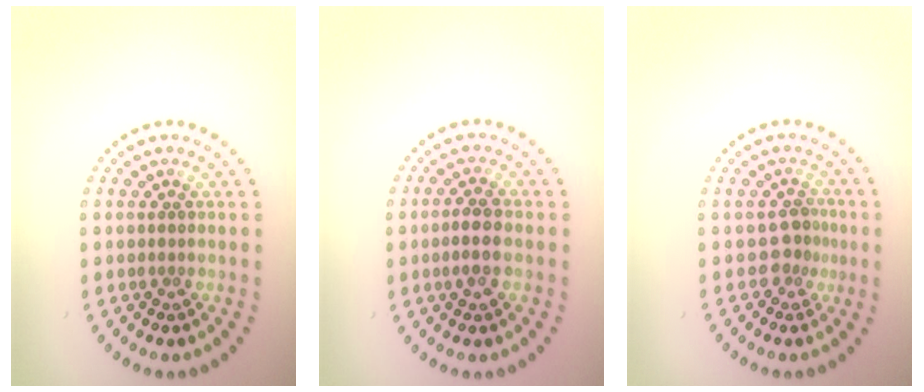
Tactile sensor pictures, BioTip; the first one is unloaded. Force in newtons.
{"total": 2.3, "press": 2.2, "slide": 0.6}
{"total": 1.7, "press": 1.3, "slide": 1.2}